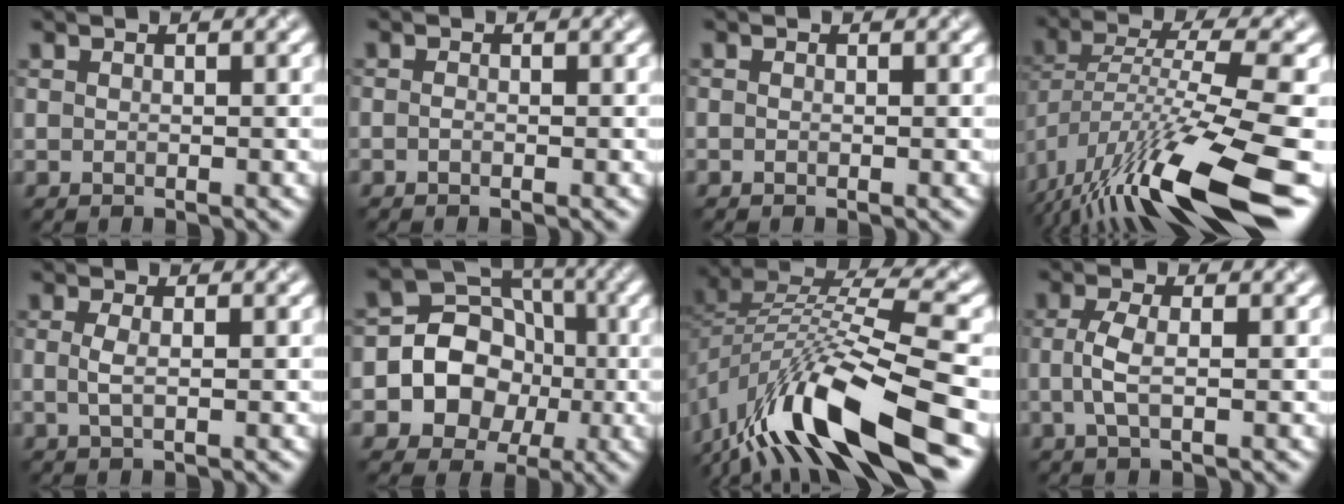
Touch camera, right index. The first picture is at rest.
{"total": 0.5, "force": [-0.4, 0.2, 0.3], "torque": [-0.010, -0.003, -0.009]}
{"total": 0.0}
{"total": 14.2, "force": [-7.5, 3.4, 11.5], "torque": [-0.226, 0.002, -0.129]}
{"total": 1.4, "force": [-0.2, 0.3, 1.4], "torque": [-0.032, -0.004, -0.006]}
{"total": 8.5, "force": [-1.5, 7.6, 3.6], "torque": [-0.049, 0.012, -0.054]}
{"total": 13.7, "force": [-7.8, 3.9, 10.6], "torque": [-0.207, 0.009, -0.137]}
{"total": 2.6, "force": [-0.3, 0.8, 2.4], "torque": [-0.059, -0.003, -0.011]}